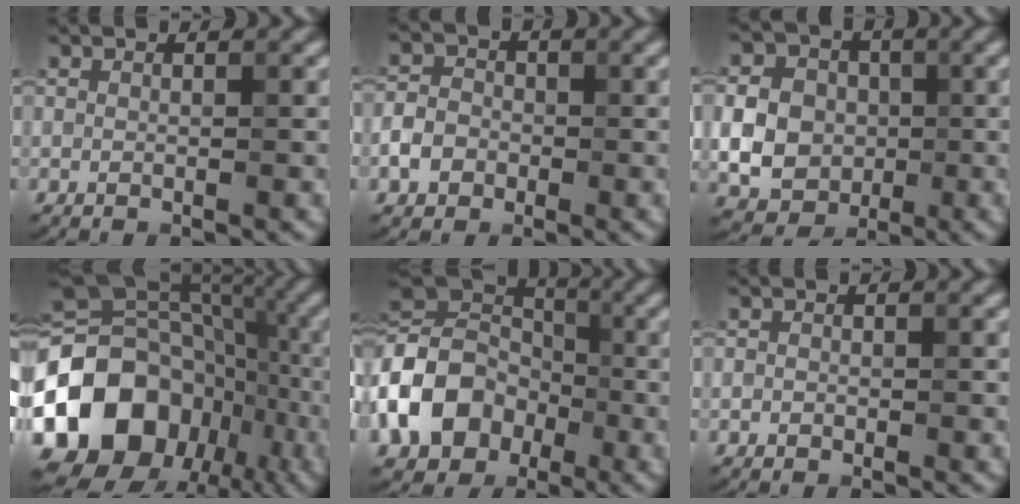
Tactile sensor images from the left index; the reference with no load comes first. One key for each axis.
{"total": 2.9, "fx": -1.2, "fy": 2.3, "fz": 1.3, "tx": -0.024, "ty": 0.009, "tz": -0.029}
{"total": 7.1, "fx": -0.8, "fy": 6.0, "fz": 3.6, "tx": -0.073, "ty": 0.004, "tz": -0.025}
{"total": 17.2, "fx": -5.9, "fy": 13.3, "fz": 9.1, "tx": -0.189, "ty": 0.022, "tz": -0.106}
{"total": 11.8, "fx": -3.0, "fy": 9.2, "fz": 6.8, "tx": -0.158, "ty": 0.002, "tz": -0.065}
{"total": 0.6, "fx": -0.2, "fy": 0.5, "fz": 0.2, "tx": 0.011, "ty": 0.003, "tz": -0.009}